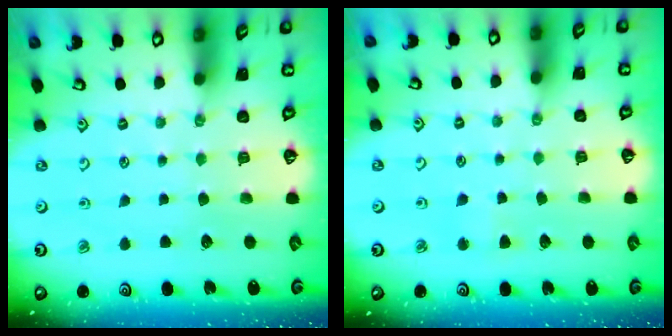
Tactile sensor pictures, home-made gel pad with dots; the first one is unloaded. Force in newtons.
{"total": 2.0, "press": 2.0, "slide": 0.4}